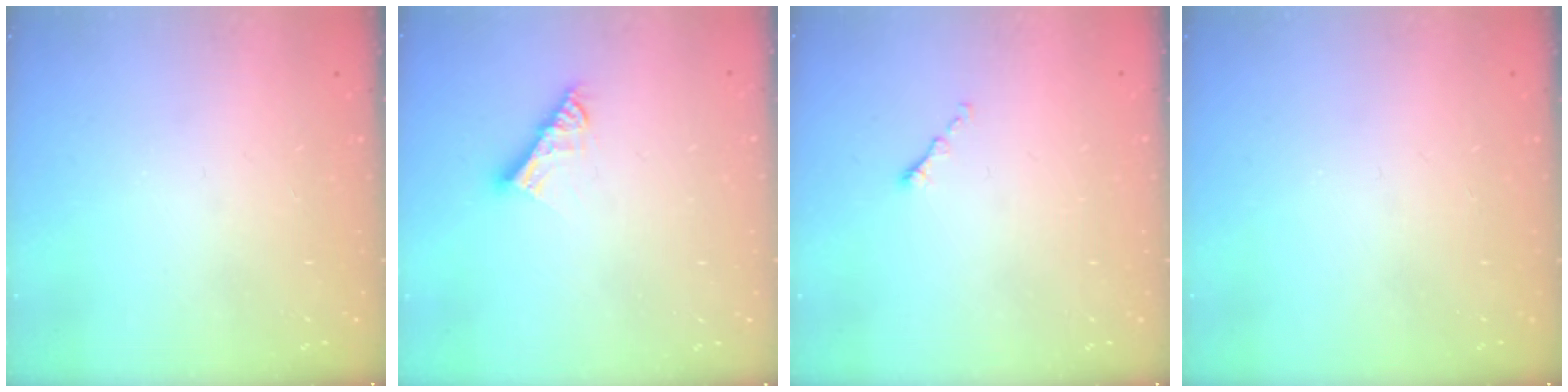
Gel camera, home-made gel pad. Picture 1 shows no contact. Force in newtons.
{"total": 5.7, "press": 5.7, "slide": 0.4}
{"total": 0.6, "press": 0.5, "slide": 0.2}
{"total": 0.0}